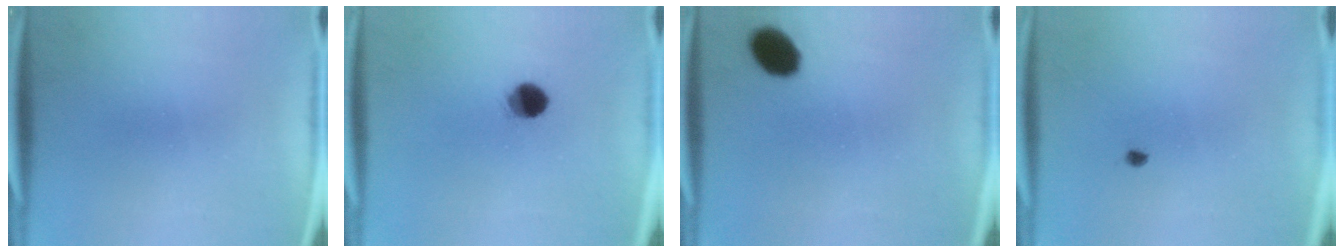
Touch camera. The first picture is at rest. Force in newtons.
{"total": 6.5}
{"total": 7.3}
{"total": 0.7}